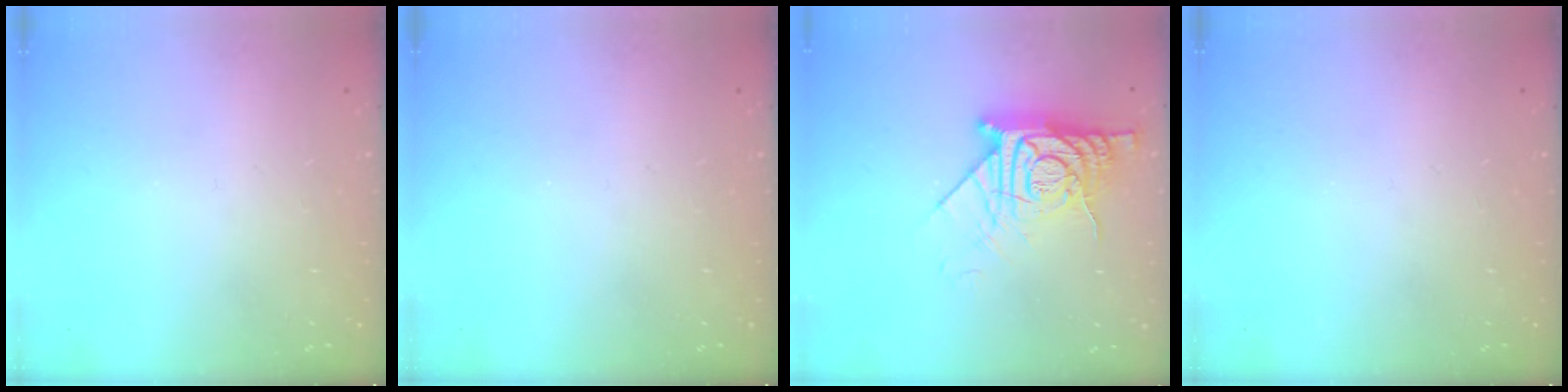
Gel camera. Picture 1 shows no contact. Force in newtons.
{"total": 0.0}
{"total": 14.3, "press": 14.2, "slide": 1.6}
{"total": 0.0}